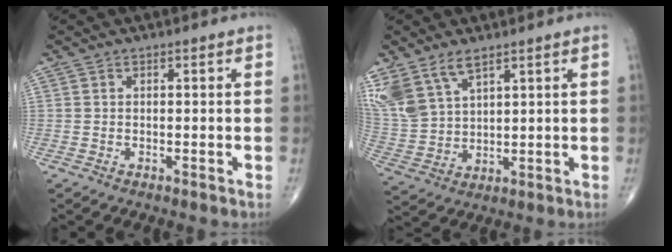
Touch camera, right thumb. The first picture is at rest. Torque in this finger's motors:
{"motor_torque": [-0.92, 1.19, 0.91, 0.89, 0.11]}